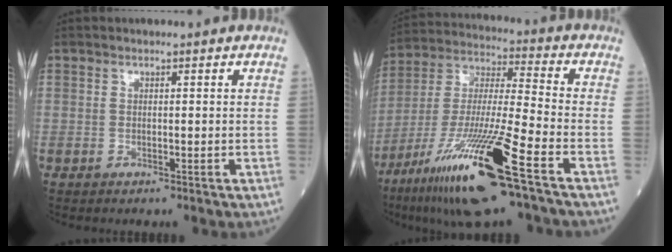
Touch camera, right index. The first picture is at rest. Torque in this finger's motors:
{"motor_torque": [1.41, -0.74, 1.06, 0.21]}